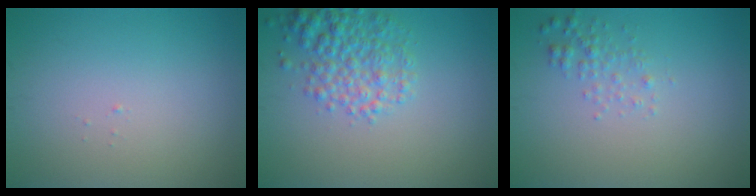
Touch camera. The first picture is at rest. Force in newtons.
{"total": 4.0, "press": 4.0, "slide": 0.2}
{"total": 1.5, "press": 1.5, "slide": 0.1}